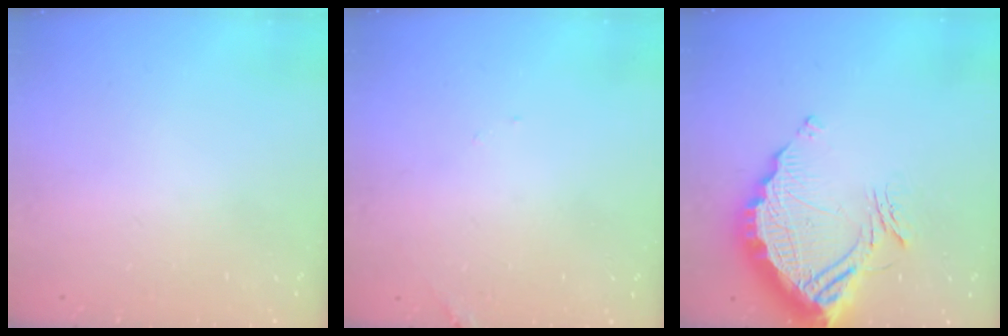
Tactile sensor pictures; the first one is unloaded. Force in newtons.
{"total": 7.7, "press": 7.7, "slide": 0.3}
{"total": 15.9, "press": 15.8, "slide": 1.2}